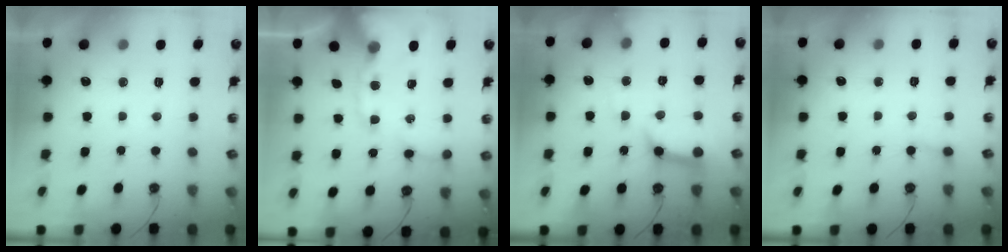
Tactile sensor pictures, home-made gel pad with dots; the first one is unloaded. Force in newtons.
{"total": 16.7, "press": 16.5, "slide": 2.6}
{"total": 13.5, "press": 13.4, "slide": 1.7}
{"total": 2.3, "press": 2.3, "slide": 0.1}